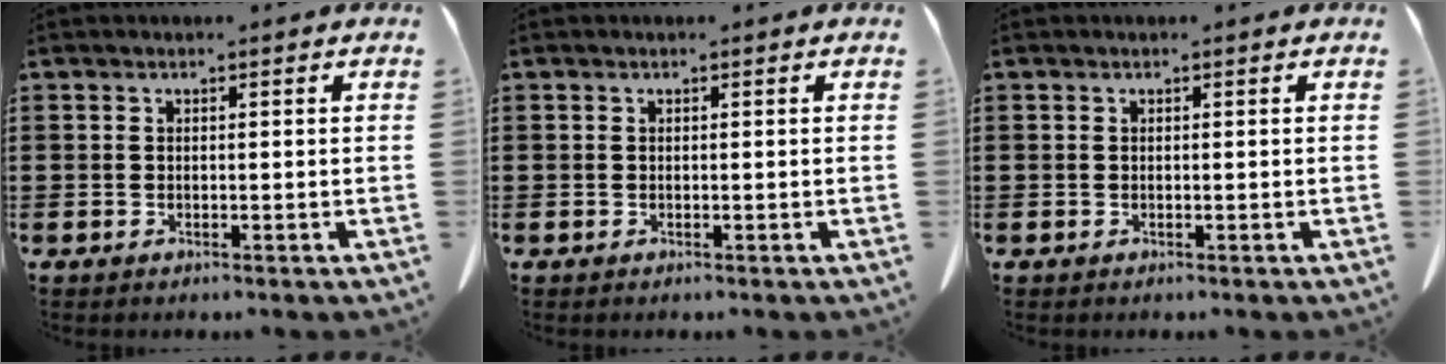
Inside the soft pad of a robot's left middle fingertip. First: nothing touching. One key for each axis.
{"total": 0.0}
{"total": 0.0}